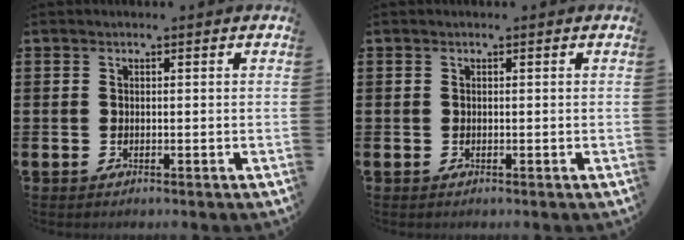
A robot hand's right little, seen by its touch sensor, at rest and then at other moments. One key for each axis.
{"total": 0.0}